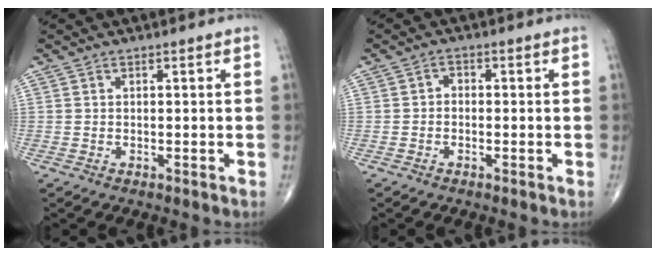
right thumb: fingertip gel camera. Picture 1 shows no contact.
{"total": 1.6, "force": [-0.4, 1.3, 0.9], "torque": [-0.002, 0.008, -0.015]}